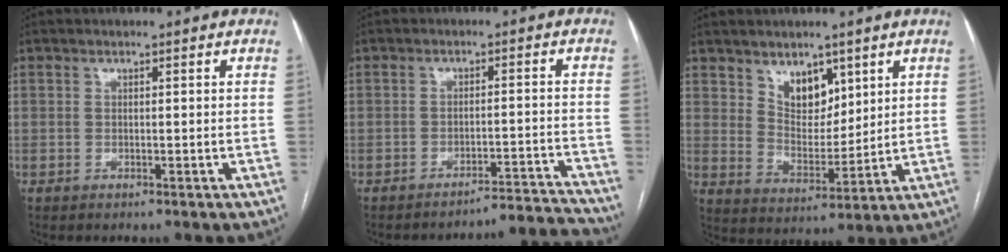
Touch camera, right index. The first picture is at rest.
{"total": 8.5, "force": [-8.3, -1.6, -0.8], "torque": [0.027, 0.020, -0.114]}
{"total": 7.3, "force": [4.4, 4.2, 4.1], "torque": [-0.068, -0.005, 0.088]}